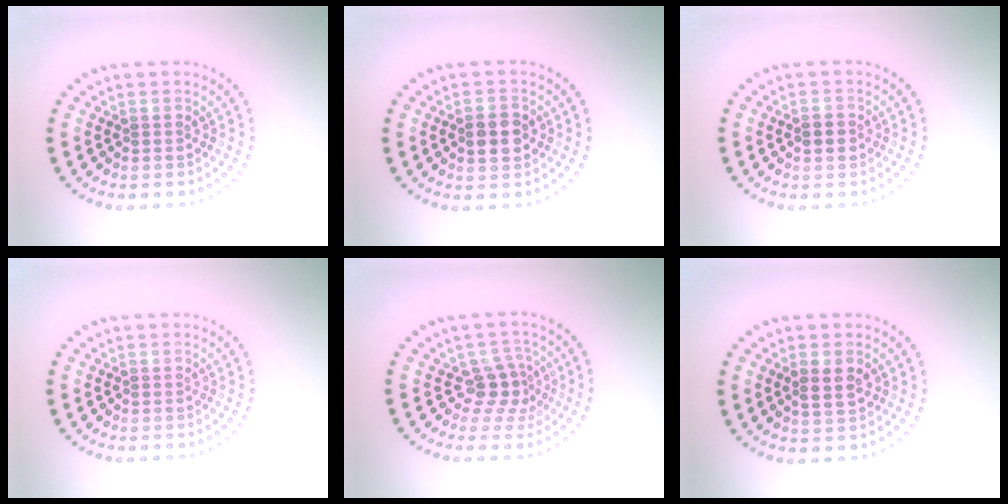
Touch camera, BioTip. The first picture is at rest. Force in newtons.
{"total": 2.6, "press": 2.6, "slide": 0.4}
{"total": 1.2, "press": 1.2, "slide": 0.1}
{"total": 0.0}
{"total": 2.7, "press": 1.9, "slide": 1.9}
{"total": 1.9, "press": 1.7, "slide": 0.6}